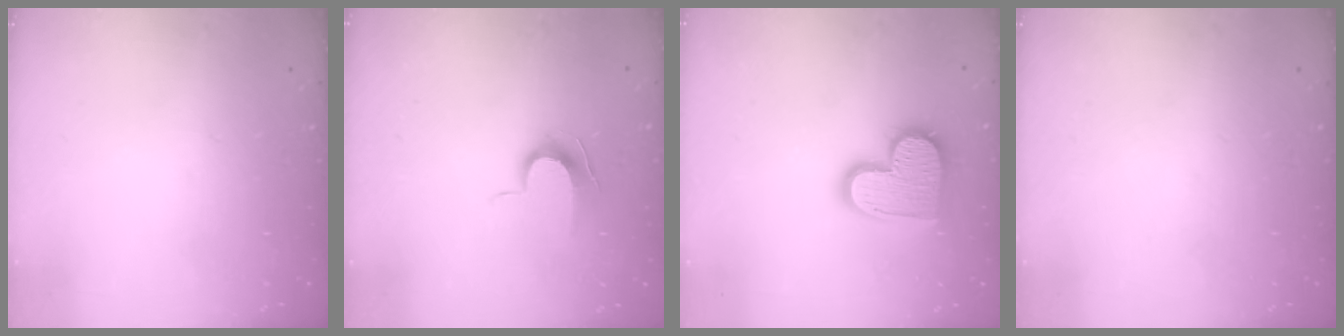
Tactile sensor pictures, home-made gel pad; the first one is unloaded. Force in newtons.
{"total": 7.8, "press": 7.8, "slide": 0.7}
{"total": 14.0, "press": 13.9, "slide": 0.5}
{"total": 0.0}